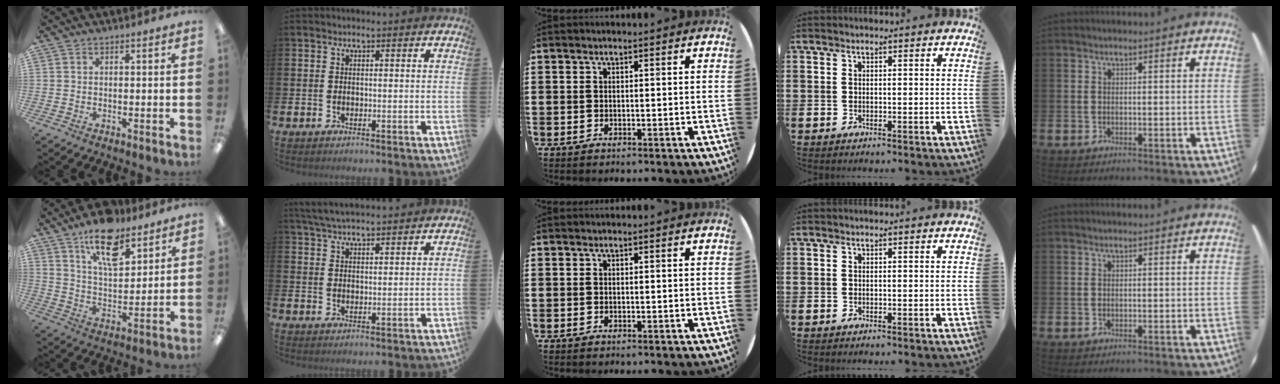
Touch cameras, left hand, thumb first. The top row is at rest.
{"thumb": {"total": 14.3, "force": [9.7, 6.3, 8.3], "torque": [-0.129, -0.046, 0.168]}, "index": {"total": 4.5, "force": [4.3, 0.5, 1.1], "torque": [-0.034, -0.015, 0.080]}}